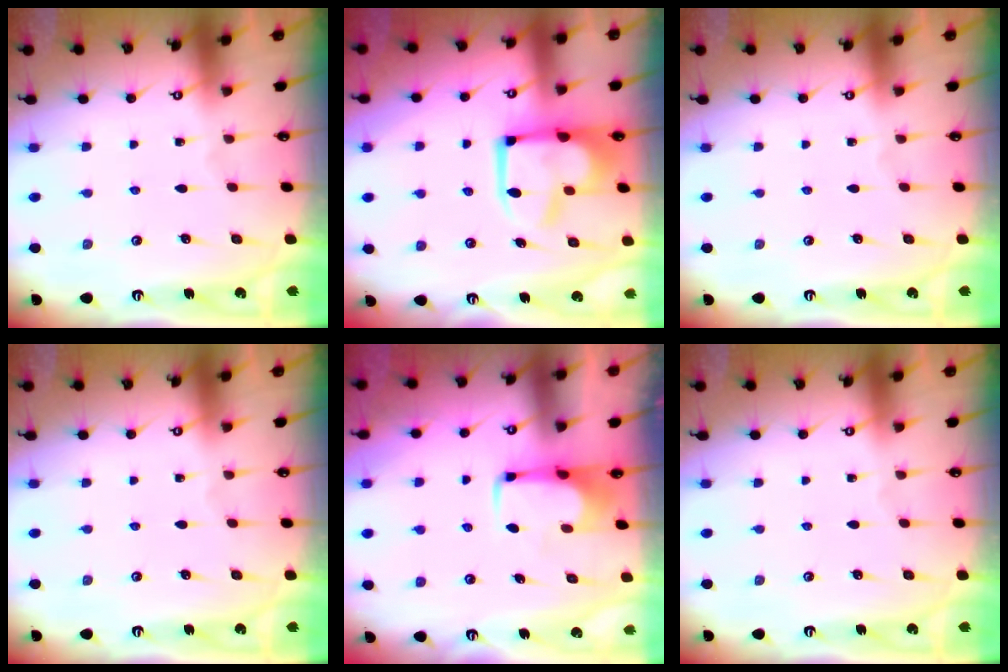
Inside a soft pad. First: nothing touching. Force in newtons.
{"total": 10.6, "press": 10.5, "slide": 1.2}
{"total": 0.0}
{"total": 0.0}
{"total": 1.6, "press": 1.6, "slide": 0.2}
{"total": 0.0}